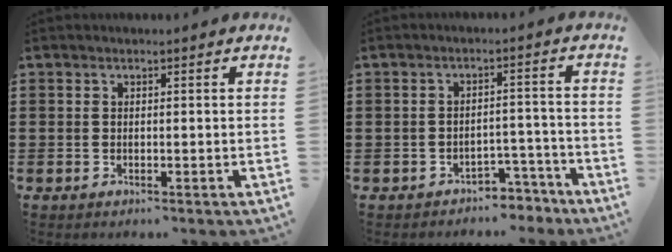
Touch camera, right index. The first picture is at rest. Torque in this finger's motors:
{"motor_torque": [-1.18, 0.63, -1.05, -0.21]}